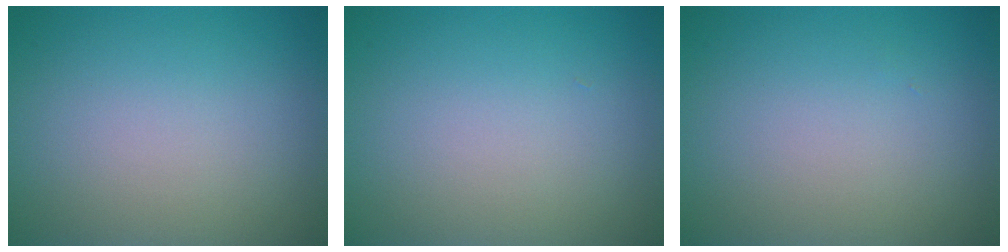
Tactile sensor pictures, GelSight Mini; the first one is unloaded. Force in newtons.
{"total": 0.0}
{"total": 0.0}